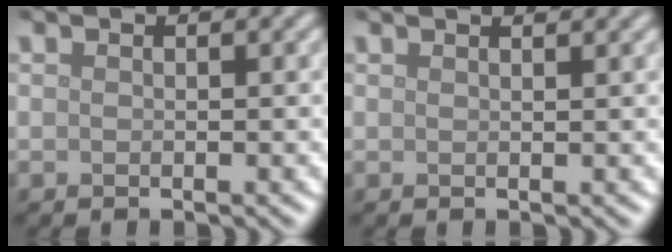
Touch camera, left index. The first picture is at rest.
{"total": 2.2, "force": [1.7, 0.8, 1.1], "torque": [0.001, 0.005, -0.002]}